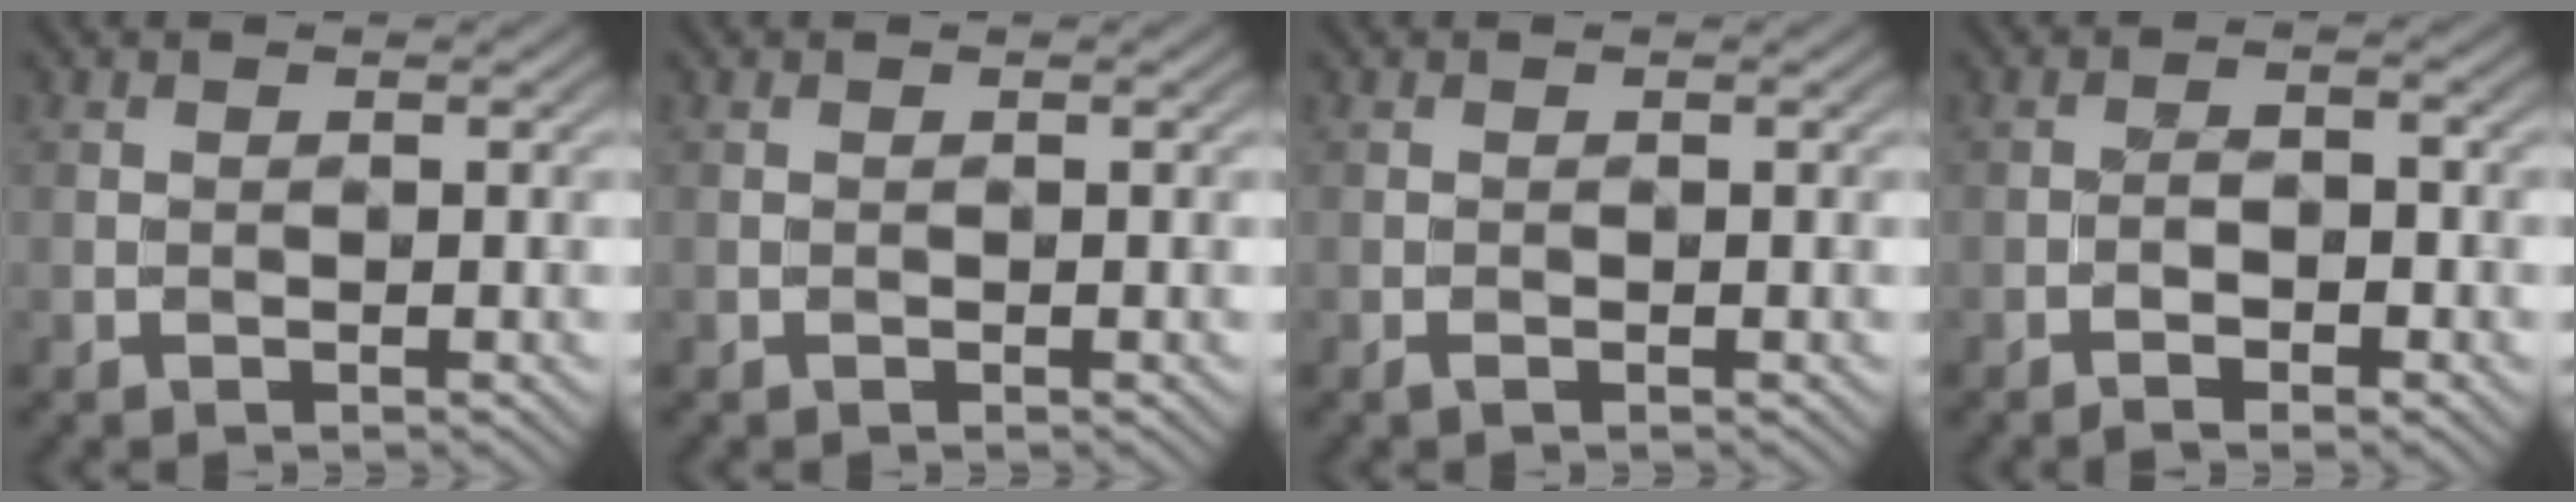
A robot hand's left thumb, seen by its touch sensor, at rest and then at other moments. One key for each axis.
{"total": 0.0}
{"total": 0.5, "fx": -0.3, "fy": 0.0, "fz": 0.4, "tx": -0.011, "ty": 0.000, "tz": -0.006}
{"total": 3.0, "fx": -1.7, "fy": 0.7, "fz": 2.4, "tx": -0.042, "ty": 0.002, "tz": -0.027}